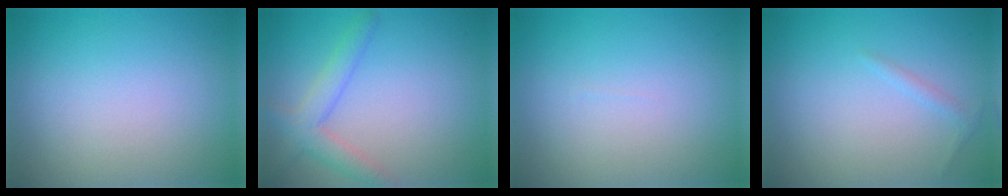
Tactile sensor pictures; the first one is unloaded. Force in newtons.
{"total": 3.1, "press": 3.1, "slide": 0.1}
{"total": 0.0}
{"total": 0.8, "press": 0.8, "slide": 0.0}